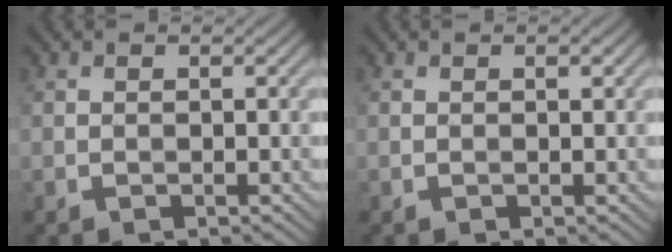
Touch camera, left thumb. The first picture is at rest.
{"total": 0.5, "force": [0.2, 0.2, 0.5], "torque": [-0.006, 0.000, 0.003]}